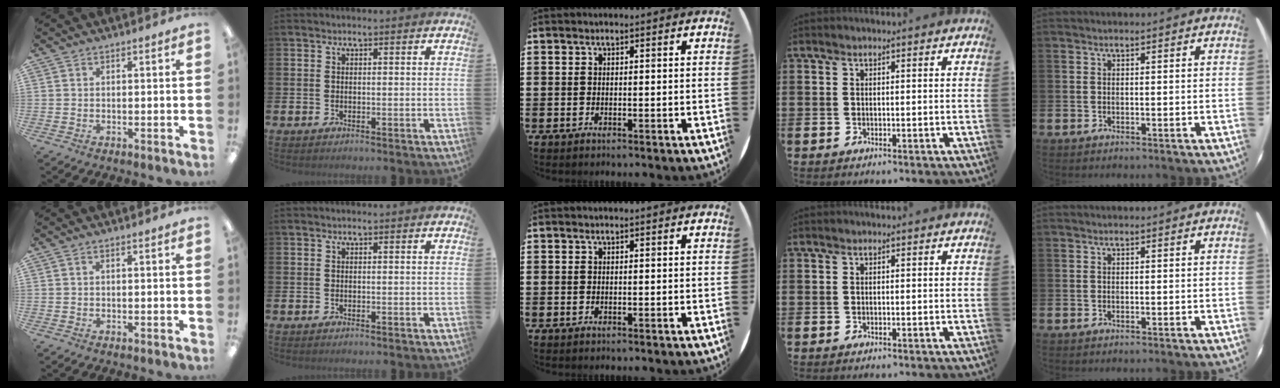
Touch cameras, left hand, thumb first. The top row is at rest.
{}